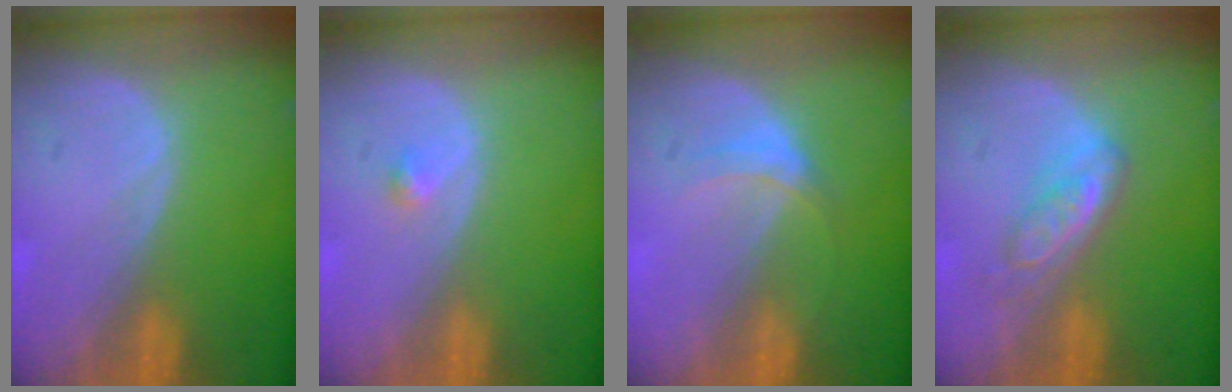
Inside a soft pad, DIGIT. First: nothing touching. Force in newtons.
{"total": 1.0, "press": 1.0, "slide": 0.1}
{"total": 2.9, "press": 2.5, "slide": 1.5}
{"total": 4.9, "press": 4.6, "slide": 1.8}